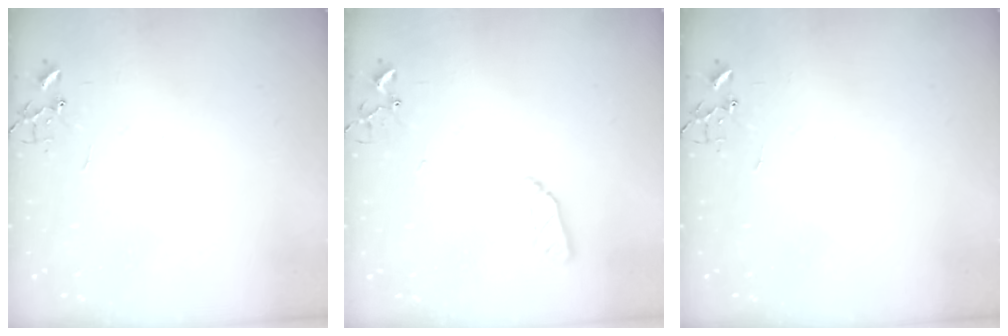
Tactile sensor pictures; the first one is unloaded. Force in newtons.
{"total": 7.2, "press": 7.1, "slide": 0.8}
{"total": 0.0}